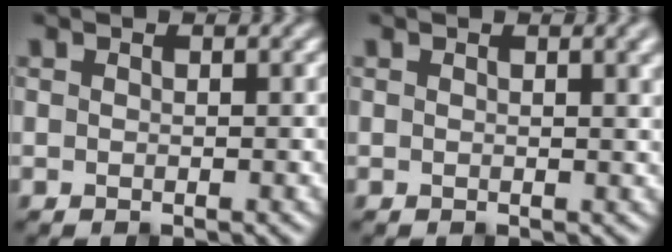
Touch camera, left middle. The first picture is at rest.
{"total": 3.7, "force": [2.0, 1.2, 2.8], "torque": [-0.030, 0.012, 0.027]}